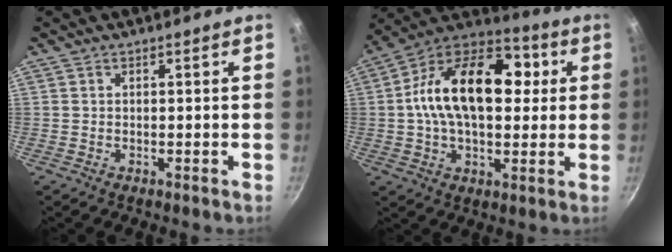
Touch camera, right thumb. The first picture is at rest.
{"total": 22.5, "force": [3.0, 14.0, 17.3], "torque": [-0.264, 0.027, 0.025]}